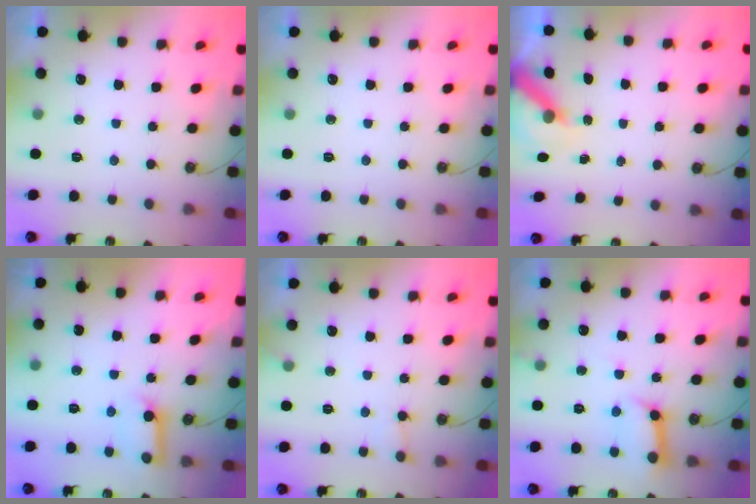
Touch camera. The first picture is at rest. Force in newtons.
{"total": 0.0}
{"total": 5.4, "press": 5.4, "slide": 0.4}
{"total": 9.3, "press": 9.2, "slide": 1.0}
{"total": 5.9, "press": 5.9, "slide": 0.6}
{"total": 10.1, "press": 10.1, "slide": 1.2}